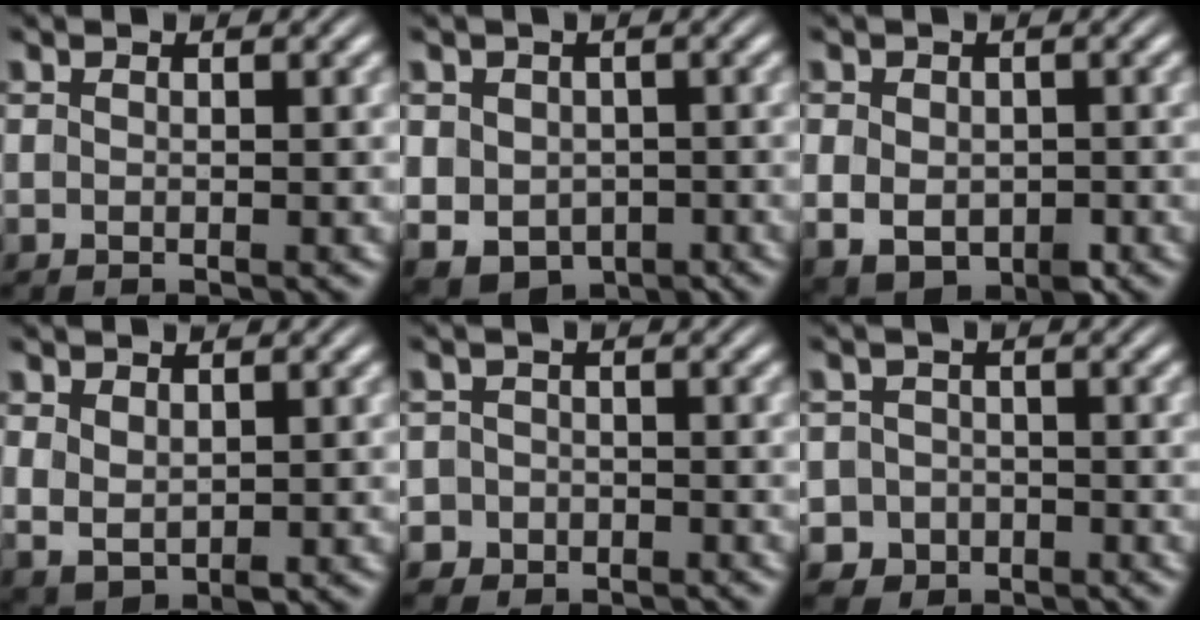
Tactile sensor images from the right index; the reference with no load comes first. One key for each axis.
{"total": 8.1, "fx": -3.1, "fy": 6.8, "fz": 3.2, "tx": -0.079, "ty": -0.050, "tz": -0.031}
{"total": 5.6, "fx": -1.7, "fy": 4.2, "fz": 3.2, "tx": -0.075, "ty": -0.036, "tz": -0.007}
{"total": 3.0, "fx": 0.5, "fy": 2.2, "fz": 1.9, "tx": -0.046, "ty": -0.015, "tz": 0.024}
{"total": 4.1, "fx": -2.7, "fy": 3.0, "fz": -0.3, "tx": 0.003, "ty": -0.013, "tz": -0.053}
{"total": 6.5, "fx": -3.5, "fy": 5.5, "fz": 0.4, "tx": -0.011, "ty": -0.021, "tz": -0.068}